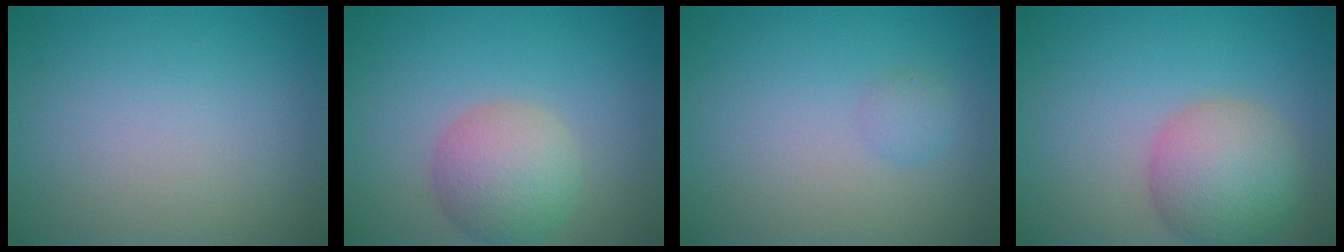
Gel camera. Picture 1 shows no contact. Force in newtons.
{"total": 4.8, "press": 4.8, "slide": 0.2}
{"total": 1.1, "press": 1.1, "slide": 0.1}
{"total": 5.7, "press": 5.7, "slide": 0.3}